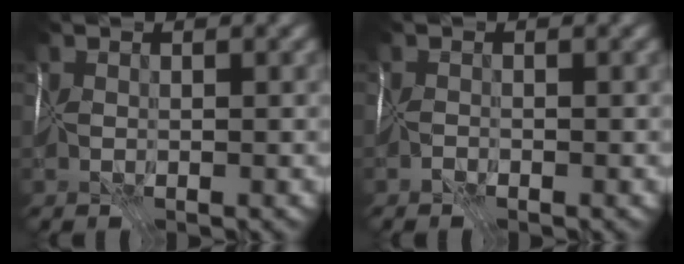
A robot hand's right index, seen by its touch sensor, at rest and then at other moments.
{"total": 1.5, "force": [-1.5, 0.2, -0.2], "torque": [0.017, -0.002, -0.028]}